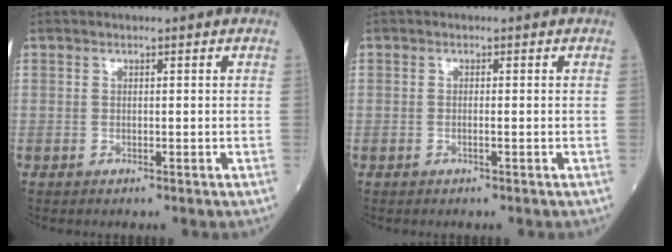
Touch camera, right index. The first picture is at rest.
{"total": 0.6, "force": [-0.2, 0.0, 0.6], "torque": [-0.013, 0.000, -0.004]}